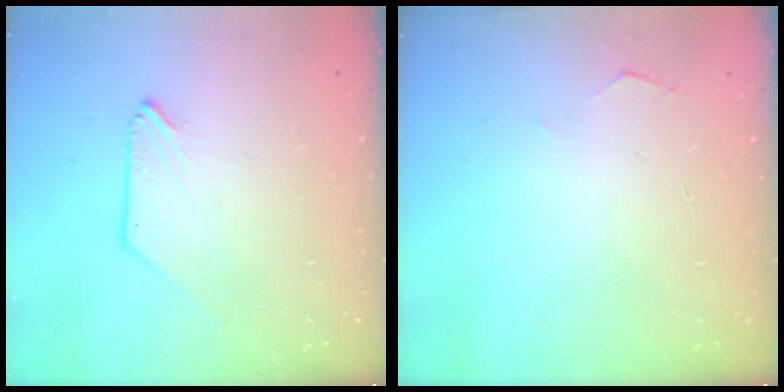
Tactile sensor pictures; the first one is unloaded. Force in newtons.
{"total": 2.8, "press": 2.8, "slide": 0.4}